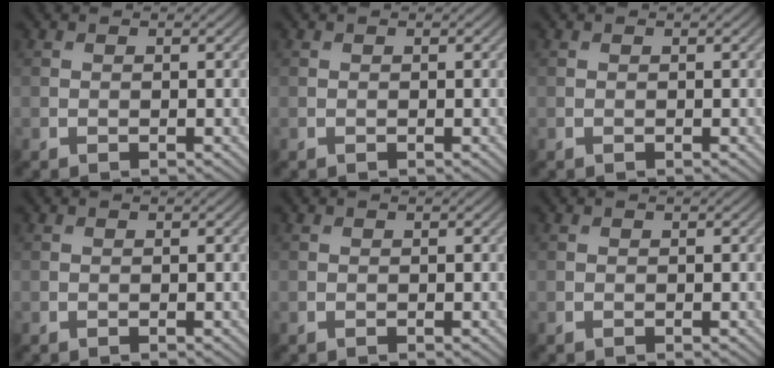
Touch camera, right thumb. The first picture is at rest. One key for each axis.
{"total": 0.0}
{"total": 0.0}
{"total": 0.0}
{"total": 0.0}
{"total": 0.0}